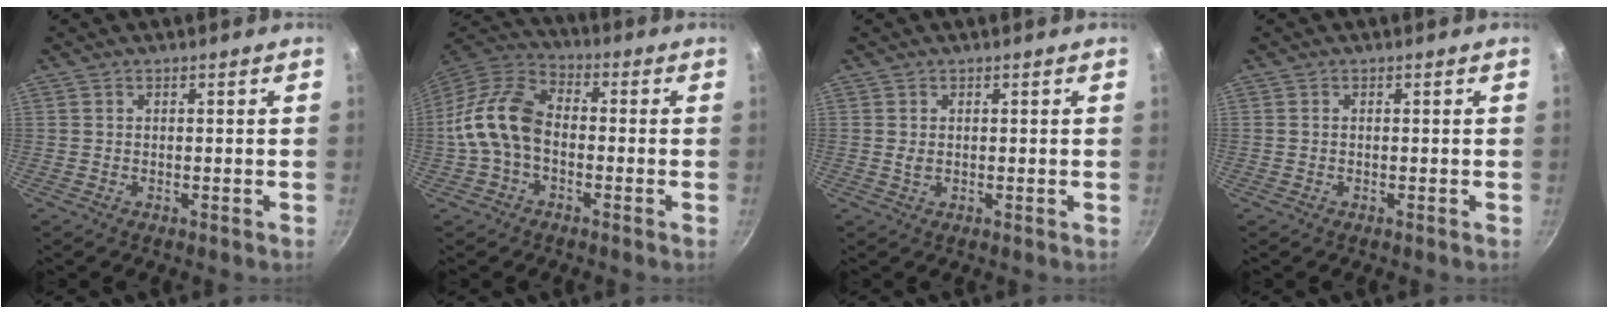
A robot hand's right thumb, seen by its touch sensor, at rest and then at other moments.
{"total": 12.7, "force": [-1.8, 8.4, 9.4], "torque": [-0.167, 0.041, -0.053]}
{"total": 1.1, "force": [0.3, 0.6, 0.9], "torque": [-0.016, -0.001, 0.003]}
{"total": 0.0}